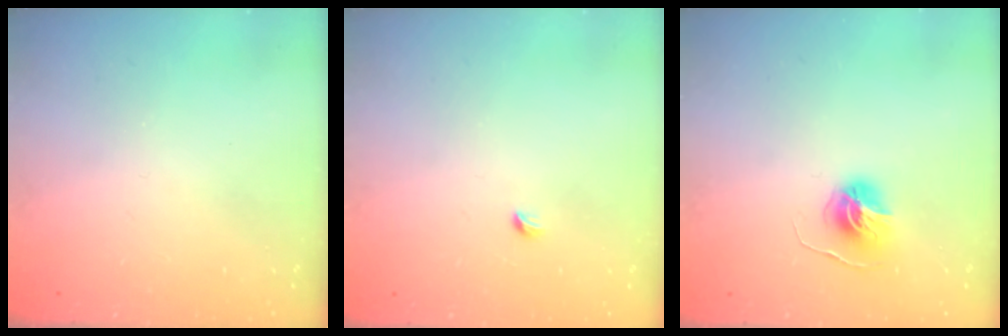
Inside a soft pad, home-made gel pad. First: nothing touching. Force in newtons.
{"total": 2.7, "press": 2.6, "slide": 0.6}
{"total": 6.0, "press": 6.0, "slide": 0.6}